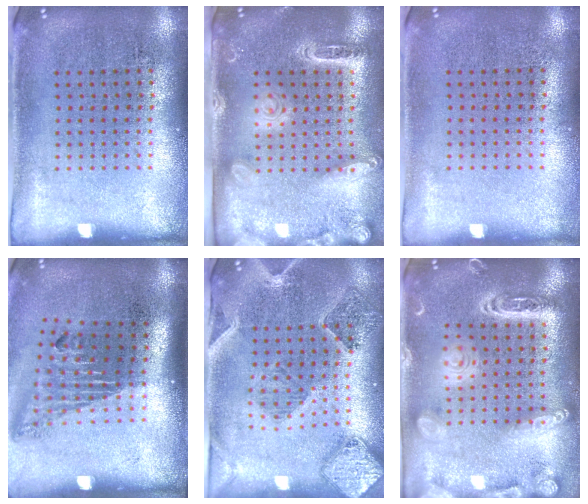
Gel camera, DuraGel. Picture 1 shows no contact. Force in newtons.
{"total": 2.3, "press": 2.0, "slide": 1.2}
{"total": 0.0}
{"total": 1.7, "press": 1.1, "slide": 1.3}
{"total": 1.5, "press": 1.5, "slide": 0.4}
{"total": 2.7, "press": 2.7, "slide": 0.2}